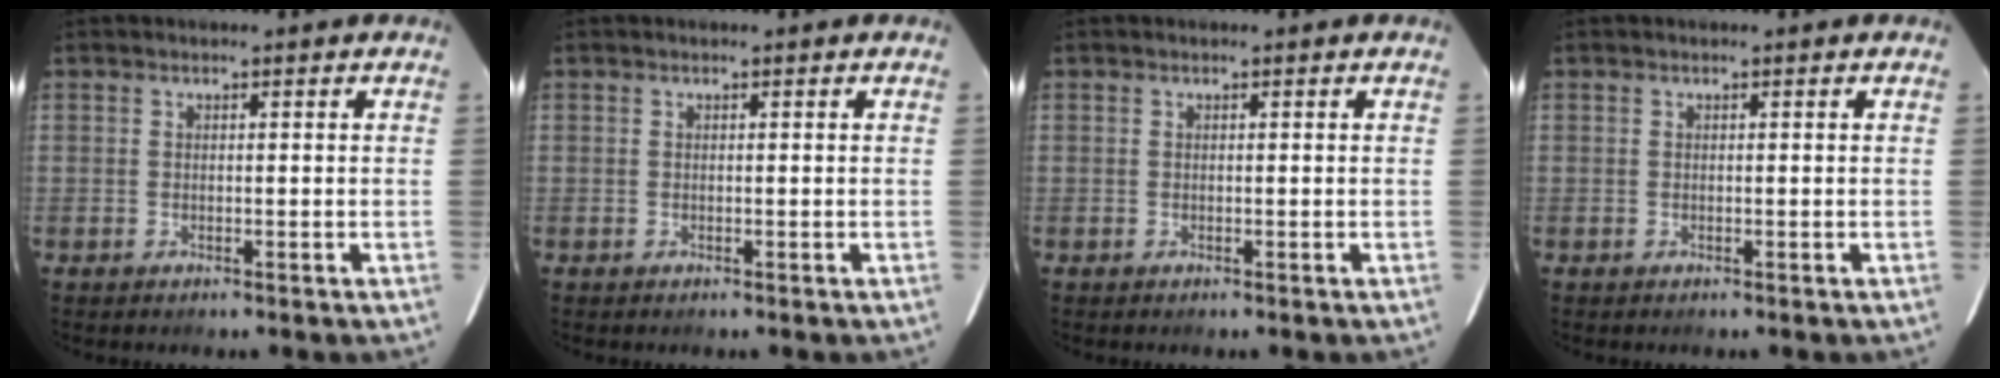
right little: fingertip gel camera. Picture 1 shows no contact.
{"total": 0.0}
{"total": 0.0}
{"total": 0.0}